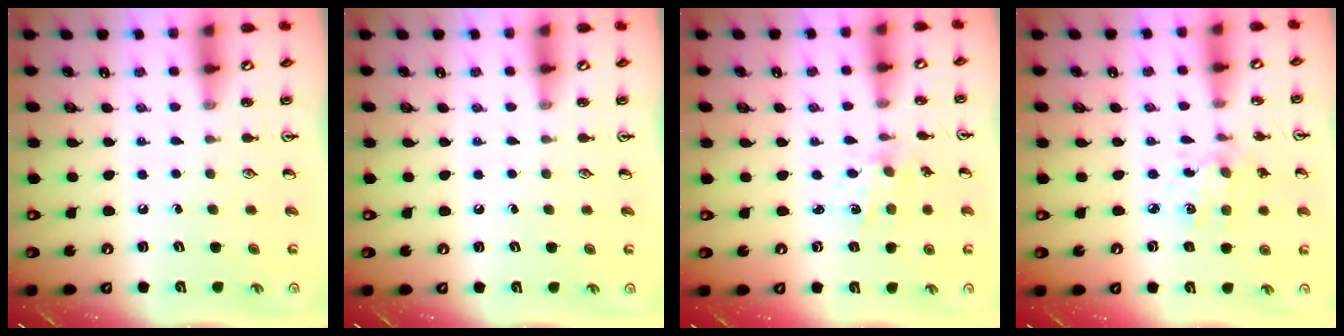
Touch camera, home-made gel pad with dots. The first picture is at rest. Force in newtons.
{"total": 0.0}
{"total": 0.8, "press": 0.8, "slide": 0.2}
{"total": 2.1, "press": 2.1, "slide": 0.4}